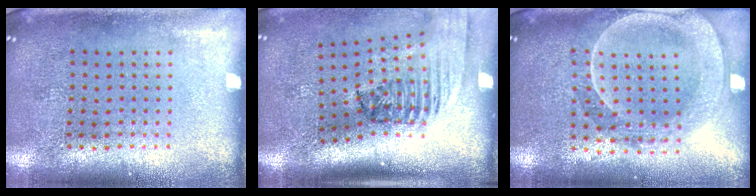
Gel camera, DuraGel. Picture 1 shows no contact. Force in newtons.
{"total": 2.4, "press": 1.5, "slide": 1.8}
{"total": 2.2, "press": 2.1, "slide": 0.9}